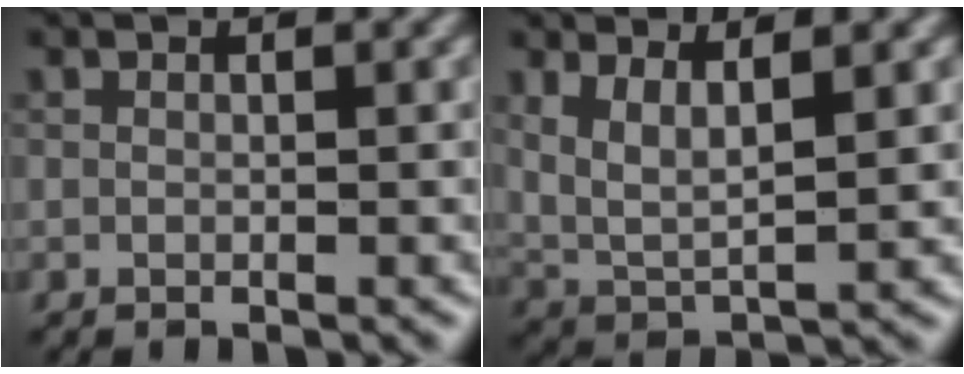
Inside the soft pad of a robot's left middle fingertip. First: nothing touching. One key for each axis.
{"total": 3.9, "fx": 1.9, "fy": 1.3, "fz": 3.1, "tx": -0.072, "ty": -0.011, "tz": 0.041}